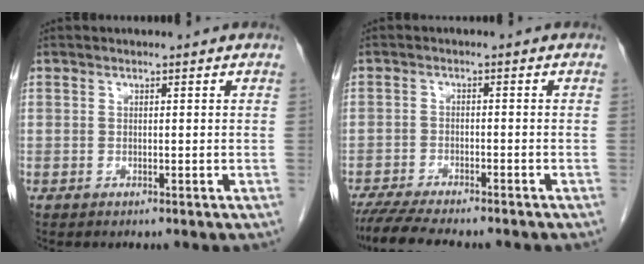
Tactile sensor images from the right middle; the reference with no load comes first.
{"total": 10.8, "force": [-9.4, 1.5, 5.2], "torque": [-0.076, -0.015, -0.142]}